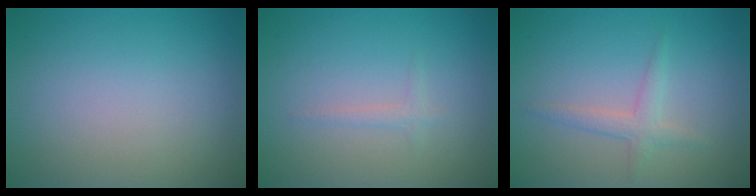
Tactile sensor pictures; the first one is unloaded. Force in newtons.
{"total": 0.9, "press": 0.9, "slide": 0.1}
{"total": 2.3, "press": 2.3, "slide": 0.1}